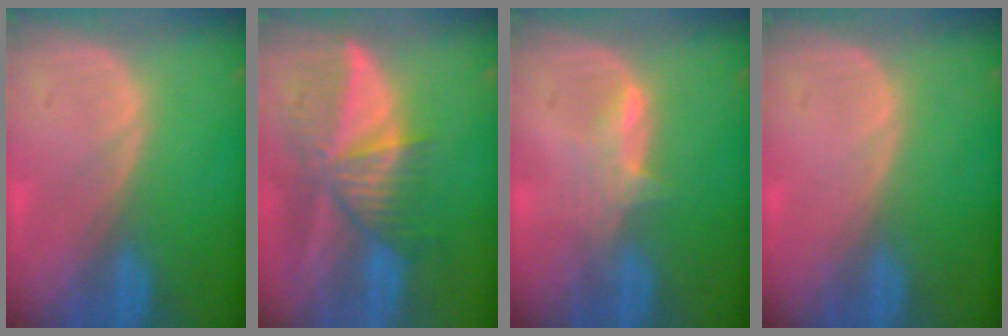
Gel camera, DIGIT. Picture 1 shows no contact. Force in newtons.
{"total": 9.8, "press": 8.6, "slide": 4.6}
{"total": 2.9, "press": 2.9, "slide": 0.4}
{"total": 0.0}